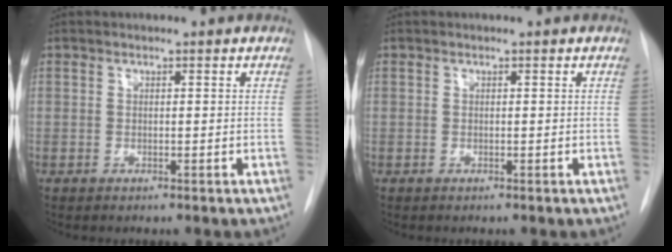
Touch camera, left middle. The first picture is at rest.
{"total": 0.0}